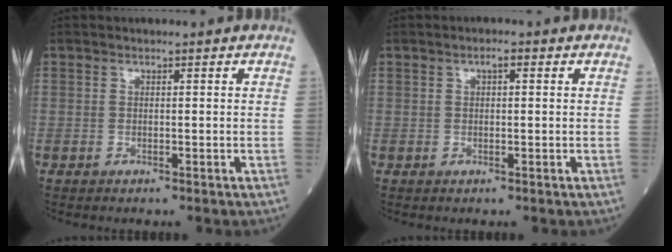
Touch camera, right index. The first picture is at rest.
{"total": 1.8, "force": [0.7, 0.8, 1.5], "torque": [-0.039, 0.010, 0.014]}